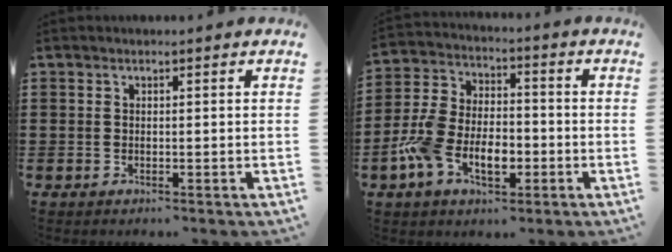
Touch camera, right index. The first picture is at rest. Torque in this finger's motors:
{"motor_torque": [1.10, -1.04, 0.41, 0.21]}